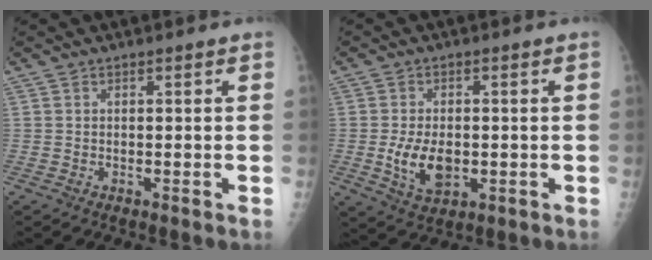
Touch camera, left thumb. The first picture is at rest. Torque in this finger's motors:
{"motor_torque": [-0.43, 0.98, 0.77, 0.07, 0.07]}